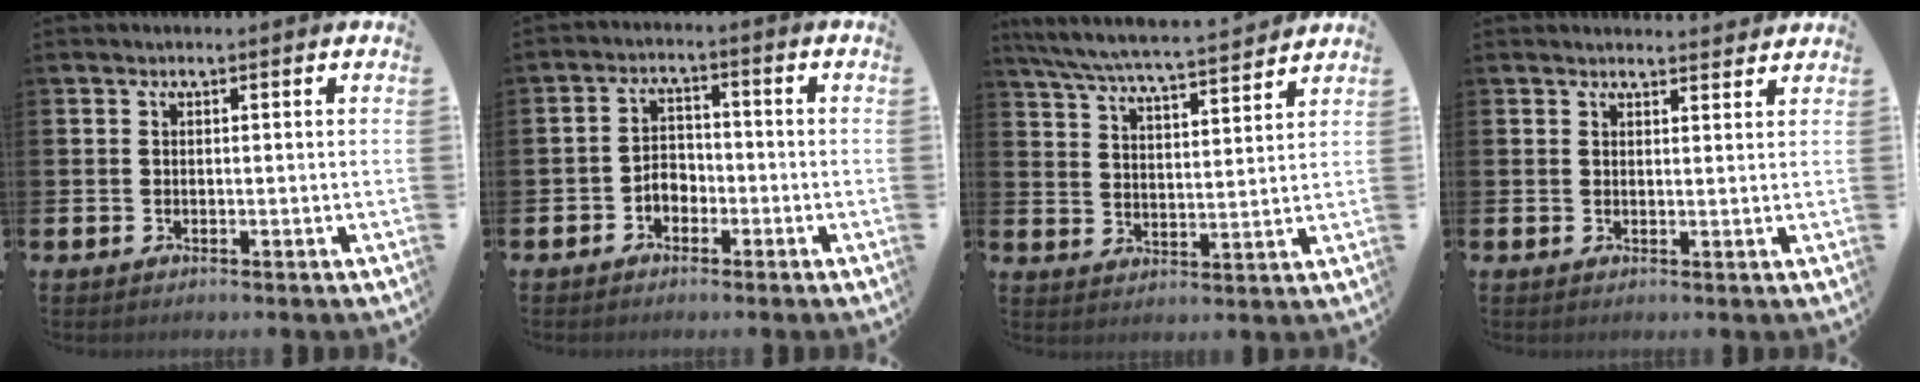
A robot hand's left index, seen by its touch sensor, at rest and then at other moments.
{"total": 2.9, "force": [-1.8, 2.0, 1.1], "torque": [-0.026, 0.011, -0.039]}
{"total": 6.5, "force": [6.1, 0.1, 2.0], "torque": [-0.064, -0.045, 0.106]}
{"total": 1.9, "force": [1.8, 0.3, 0.0], "torque": [0.009, -0.013, 0.031]}